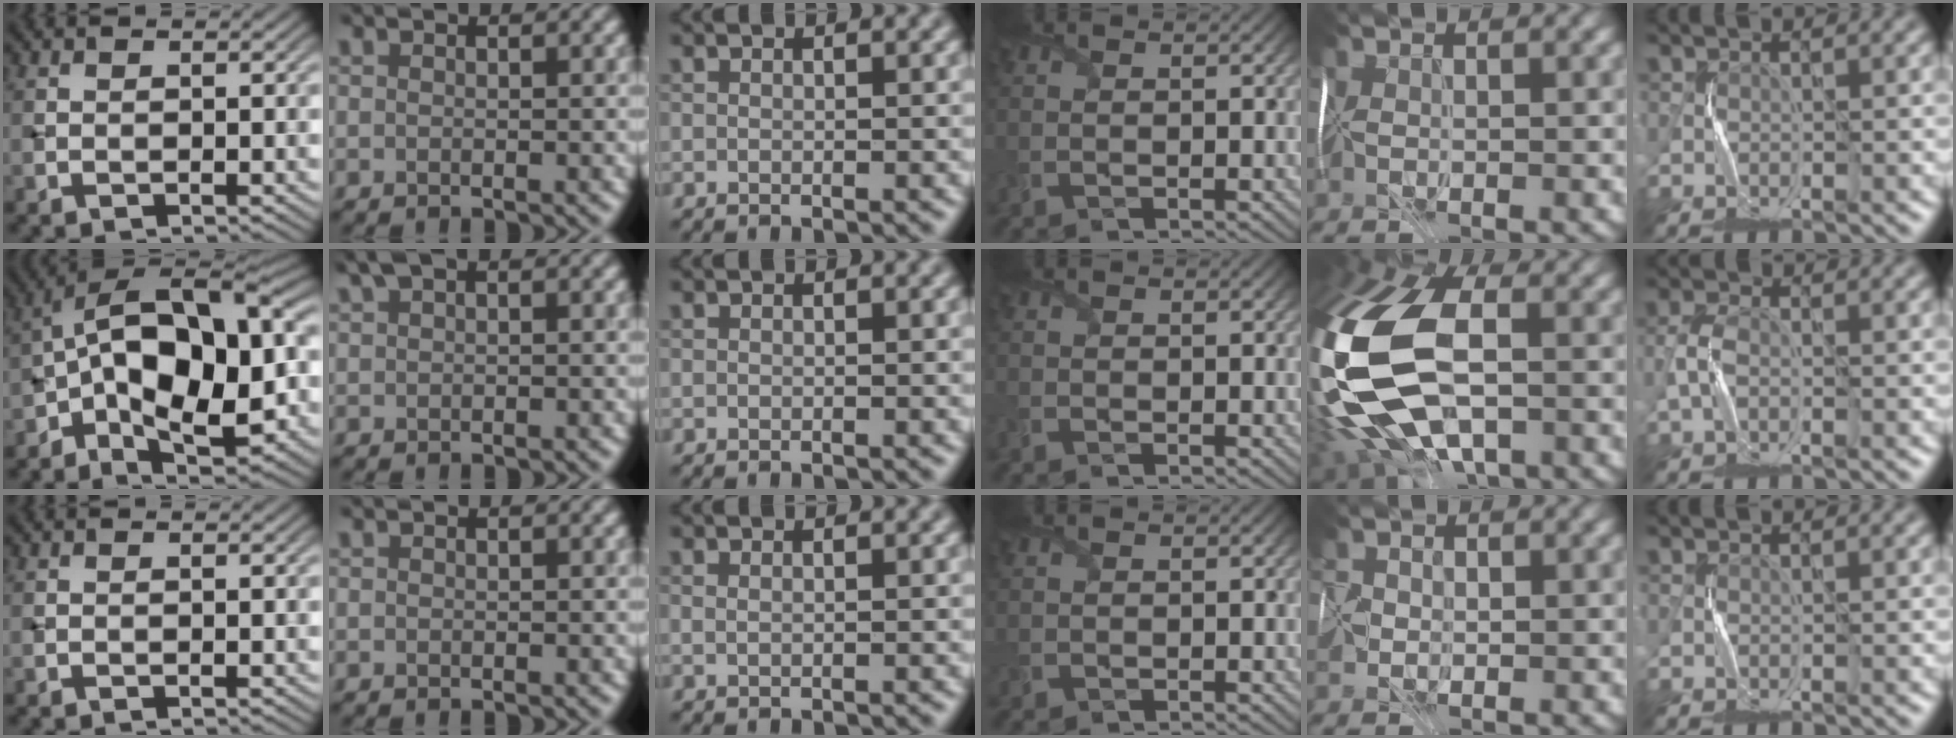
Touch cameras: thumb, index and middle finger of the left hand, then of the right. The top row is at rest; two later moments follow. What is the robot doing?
{"motion": "fold", "object": "map"}